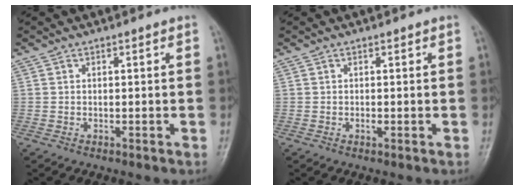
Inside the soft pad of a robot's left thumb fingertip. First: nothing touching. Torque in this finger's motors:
{"motor_torque": [0.00, 0.00, 0.26, 0.06, 0.00]}